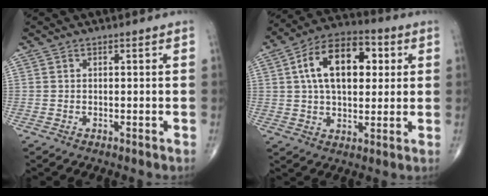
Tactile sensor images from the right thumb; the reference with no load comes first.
{"total": 16.2, "force": [3.7, 9.4, 12.6], "torque": [-0.182, 0.013, 0.055]}